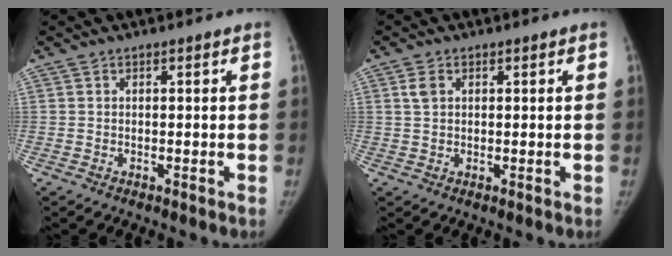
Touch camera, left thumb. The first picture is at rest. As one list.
[{"total": 2.3, "force": [0.8, 1.5, 1.5], "torque": [-0.027, 0.004, 0.016]}]